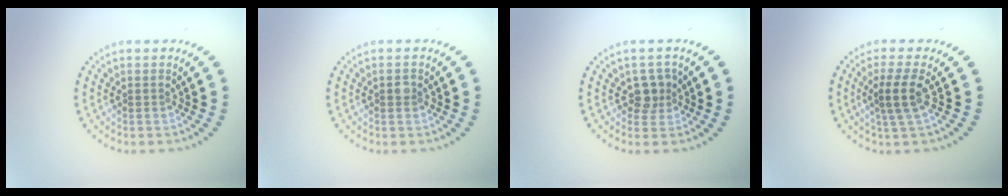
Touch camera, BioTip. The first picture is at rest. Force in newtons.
{"total": 1.0, "press": 1.0, "slide": 0.2}
{"total": 2.2, "press": 1.9, "slide": 1.0}
{"total": 2.6, "press": 2.1, "slide": 1.6}